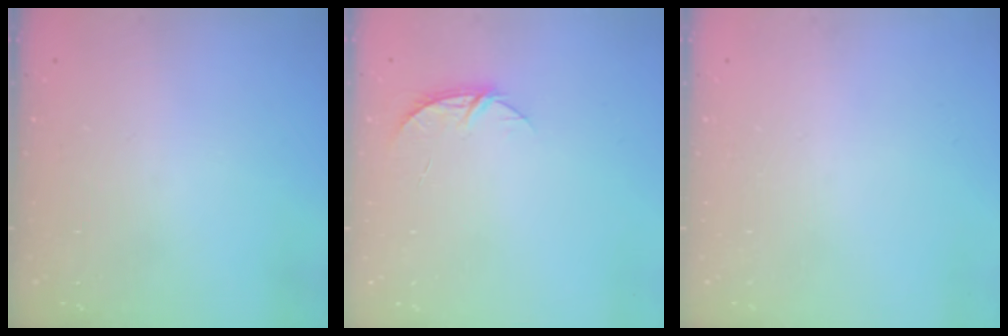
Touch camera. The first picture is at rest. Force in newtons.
{"total": 4.6, "press": 4.6, "slide": 0.5}
{"total": 0.0}